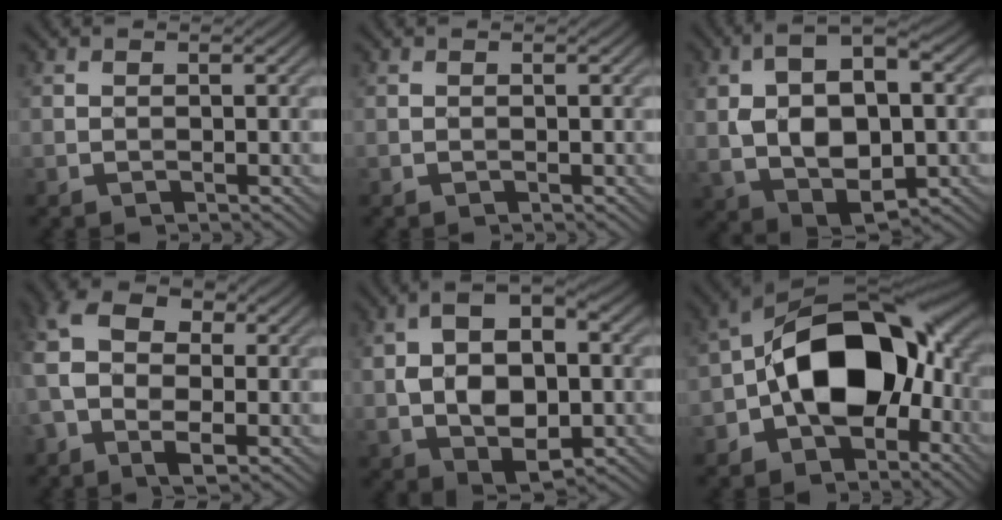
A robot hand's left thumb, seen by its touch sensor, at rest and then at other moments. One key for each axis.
{"total": 0.0}
{"total": 12.7, "fx": 1.2, "fy": 6.7, "fz": 10.7, "tx": -0.215, "ty": 0.000, "tz": 0.024}
{"total": 9.4, "fx": -0.8, "fy": 6.1, "fz": 7.1, "tx": -0.166, "ty": 0.011, "tz": -0.031}
{"total": 11.7, "fx": 0.6, "fy": 6.5, "fz": 9.8, "tx": -0.190, "ty": 0.004, "tz": 0.010}
{"total": 15.6, "fx": -2.5, "fy": 9.9, "fz": 11.8, "tx": -0.175, "ty": 0.020, "tz": -0.063}